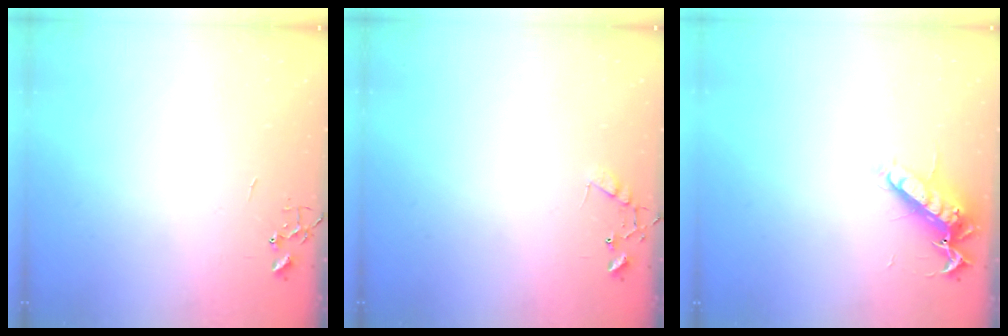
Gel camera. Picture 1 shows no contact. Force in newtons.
{"total": 6.8, "press": 6.8, "slide": 0.5}
{"total": 12.9, "press": 12.8, "slide": 1.4}